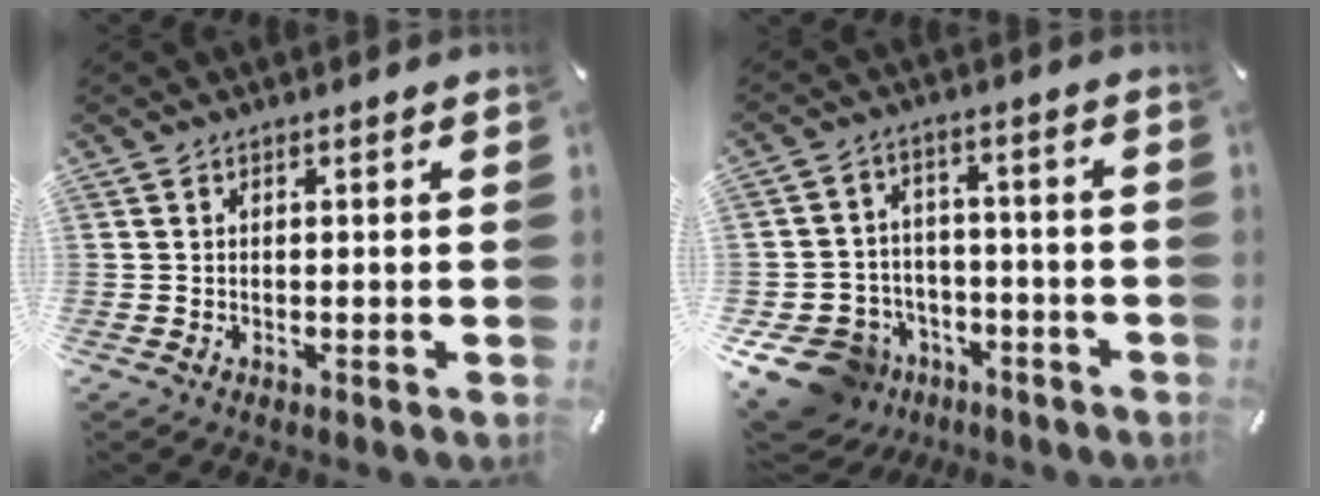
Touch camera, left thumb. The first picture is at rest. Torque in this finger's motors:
{"motor_torque": [0.11, 0.51, 0.64, 0.50, 0.20]}